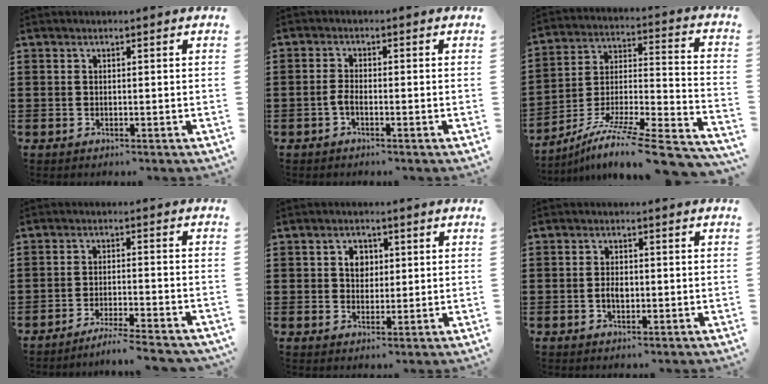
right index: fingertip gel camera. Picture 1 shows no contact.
{"total": 1.8, "force": [-0.9, 0.5, 1.5], "torque": [-0.038, -0.003, -0.019]}
{"total": 9.6, "force": [-7.1, 0.5, 6.3], "torque": [-0.112, -0.006, -0.143]}
{"total": 4.0, "force": [-3.8, -0.5, 1.2], "torque": [-0.022, -0.006, -0.076]}
{"total": 3.4, "force": [0.8, 2.7, 1.8], "torque": [-0.046, 0.012, 0.011]}
{"total": 2.3, "force": [-0.3, 1.2, 1.9], "torque": [-0.036, 0.004, -0.006]}